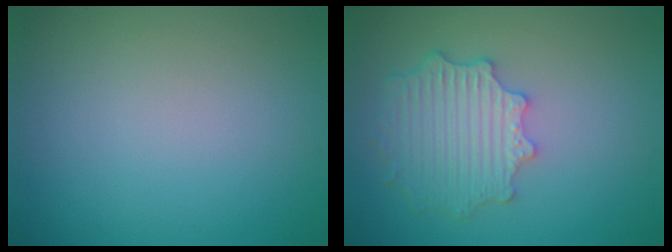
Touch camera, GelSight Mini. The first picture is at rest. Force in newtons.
{"total": 4.4, "press": 3.6, "slide": 2.5}